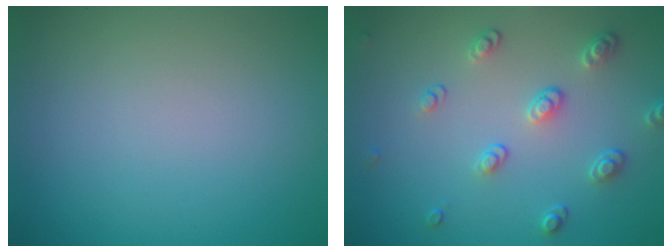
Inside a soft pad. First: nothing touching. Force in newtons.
{"total": 2.8, "press": 2.5, "slide": 1.1}